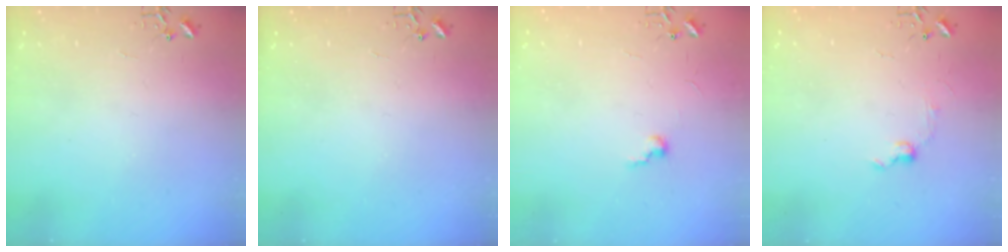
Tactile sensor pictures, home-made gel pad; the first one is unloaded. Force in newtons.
{"total": 0.0}
{"total": 6.2, "press": 6.2, "slide": 0.8}
{"total": 6.0, "press": 6.0, "slide": 0.9}